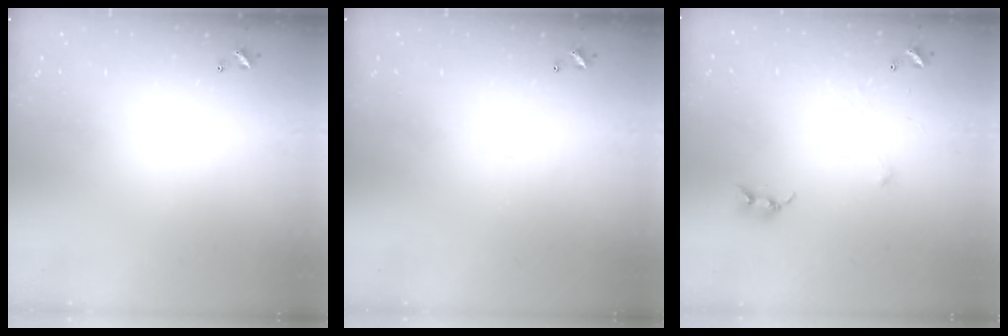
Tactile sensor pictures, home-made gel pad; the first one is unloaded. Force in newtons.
{"total": 0.0}
{"total": 0.6, "press": 0.6, "slide": 0.3}